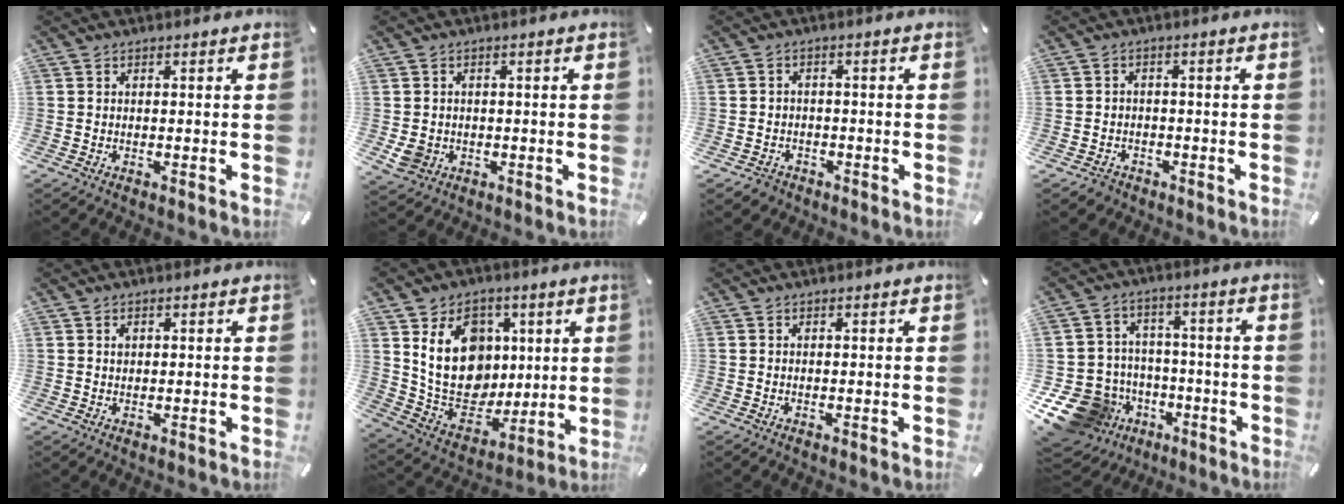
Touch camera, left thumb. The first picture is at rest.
{"total": 4.3, "force": [-0.5, 3.9, 1.6], "torque": [-0.035, 0.000, -0.009]}
{"total": 3.4, "force": [-2.0, 2.6, 0.6], "torque": [-0.016, 0.009, -0.043]}
{"total": 2.9, "force": [-1.9, 2.1, 0.6], "torque": [-0.008, 0.012, -0.040]}
{"total": 1.1, "force": [0.4, 0.9, 0.5], "torque": [-0.003, -0.001, 0.006]}
{"total": 18.5, "force": [4.2, 15.1, 9.8], "torque": [-0.161, -0.015, 0.089]}
{"total": 0.0}
{"total": 16.2, "force": [-7.2, 13.2, 6.2], "torque": [-0.119, 0.043, -0.103]}